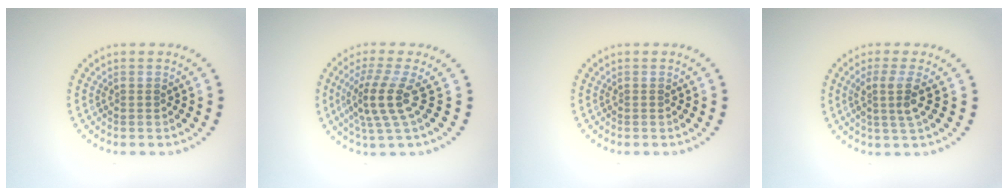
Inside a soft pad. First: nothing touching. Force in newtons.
{"total": 3.8, "press": 2.7, "slide": 2.6}
{"total": 0.0}
{"total": 2.7, "press": 2.1, "slide": 1.7}